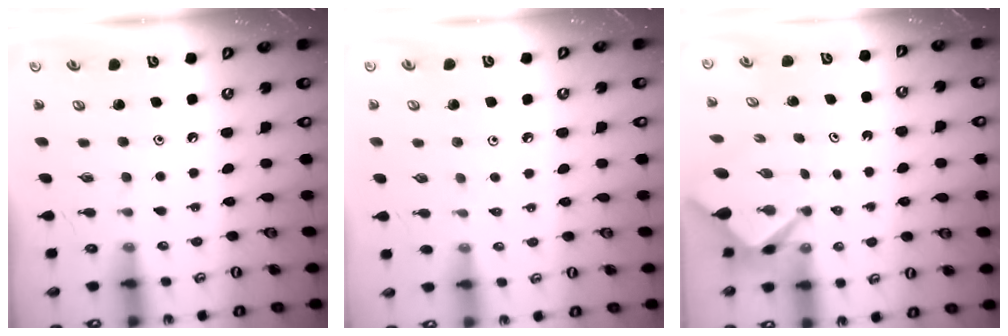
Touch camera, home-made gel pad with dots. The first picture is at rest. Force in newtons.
{"total": 2.7, "press": 2.6, "slide": 0.5}
{"total": 2.7, "press": 2.7, "slide": 0.3}